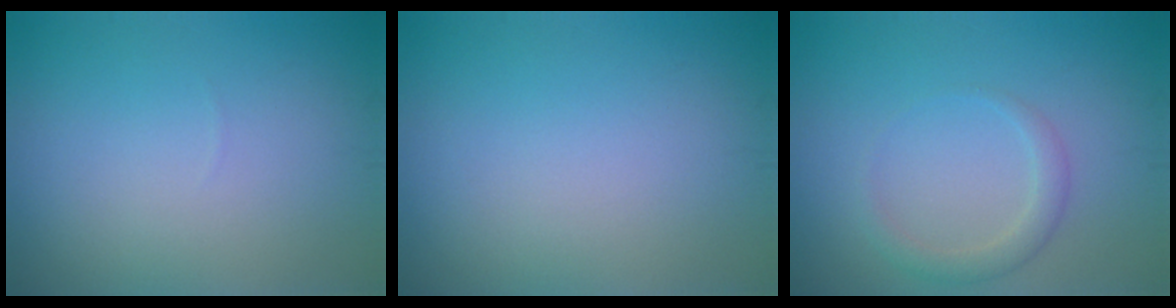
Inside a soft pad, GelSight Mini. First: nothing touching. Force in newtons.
{"total": 0.0}
{"total": 1.9, "press": 1.9, "slide": 0.2}